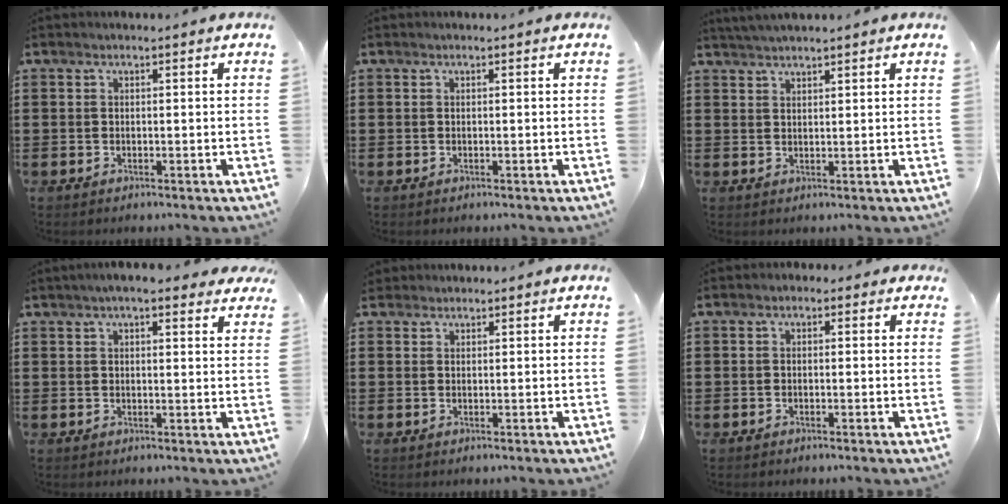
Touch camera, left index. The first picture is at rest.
{"total": 0.0}
{"total": 2.2, "force": [2.1, -0.1, 0.3], "torque": [-0.011, 0.001, 0.042]}
{"total": 4.0, "force": [3.1, 0.7, 2.4], "torque": [-0.055, 0.003, 0.056]}
{"total": 1.3, "force": [1.1, 0.6, 0.0], "torque": [-0.004, 0.004, 0.023]}
{"total": 0.8, "force": [-0.4, 0.6, 0.4], "torque": [-0.009, 0.002, -0.008]}